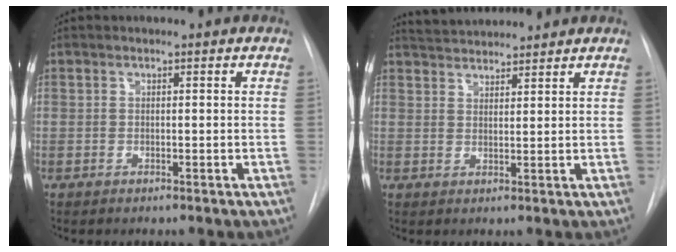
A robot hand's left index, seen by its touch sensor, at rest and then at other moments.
{"total": 5.7, "force": [5.6, 0.7, 1.1], "torque": [-0.026, 0.027, 0.092]}